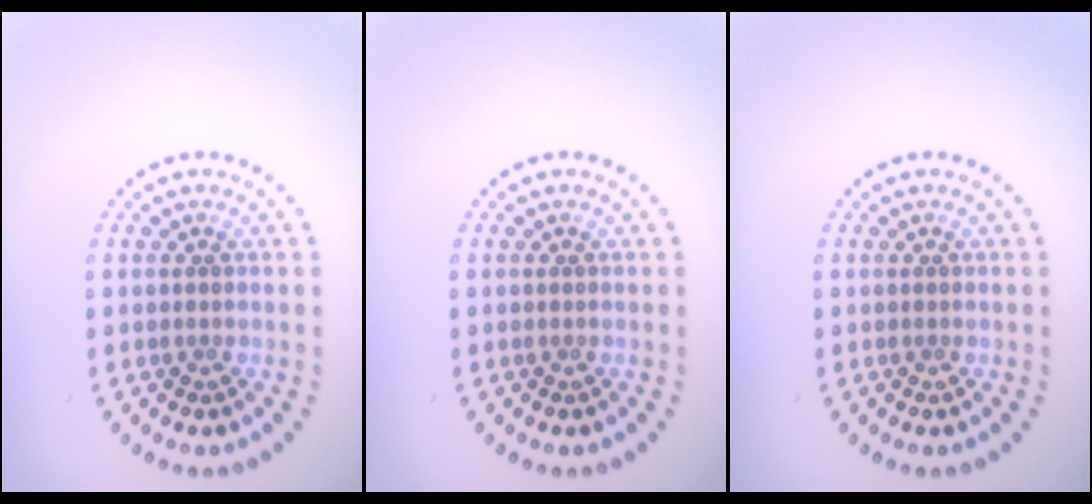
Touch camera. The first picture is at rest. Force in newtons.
{"total": 0.0}
{"total": 0.0}